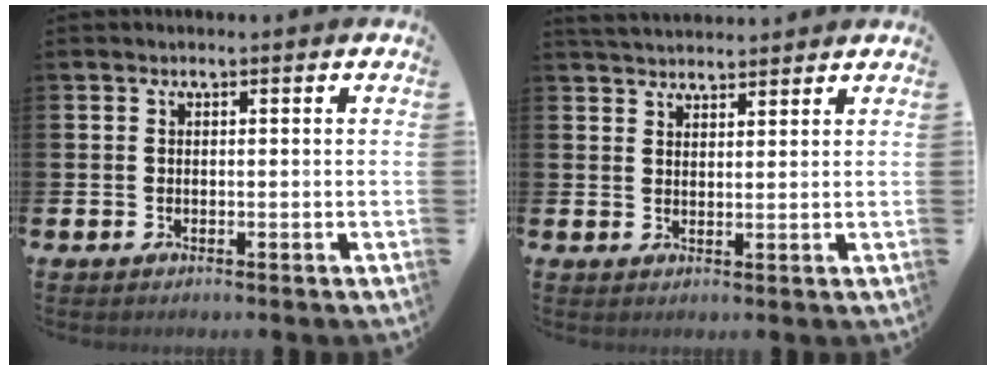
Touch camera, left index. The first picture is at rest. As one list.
[{"total": 3.3, "force": [3.3, 0.6, 0.2], "torque": [-0.007, -0.014, 0.060]}]